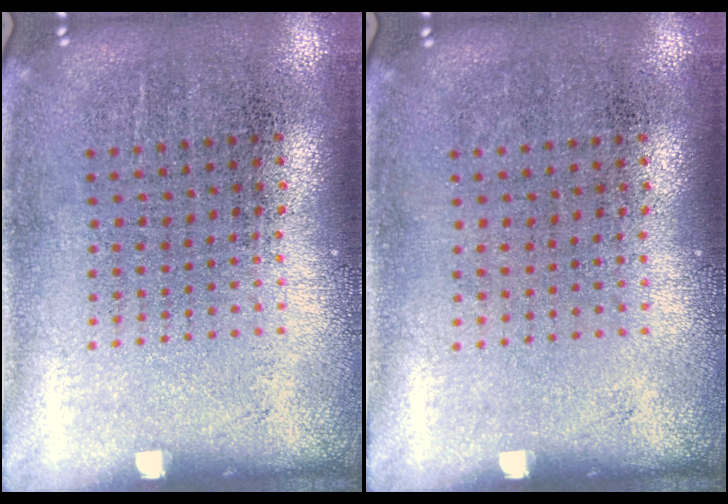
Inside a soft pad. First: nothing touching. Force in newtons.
{"total": 0.0}